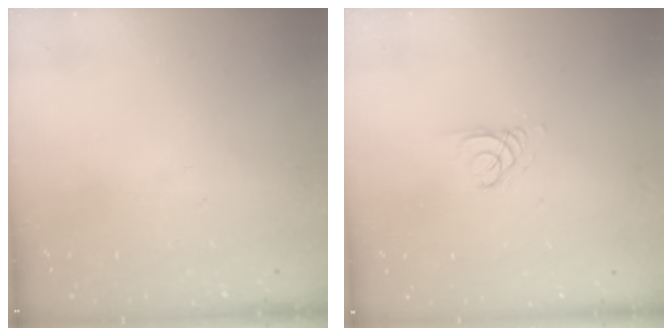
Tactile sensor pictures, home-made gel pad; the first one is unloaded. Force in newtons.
{"total": 1.3, "press": 1.3, "slide": 0.1}